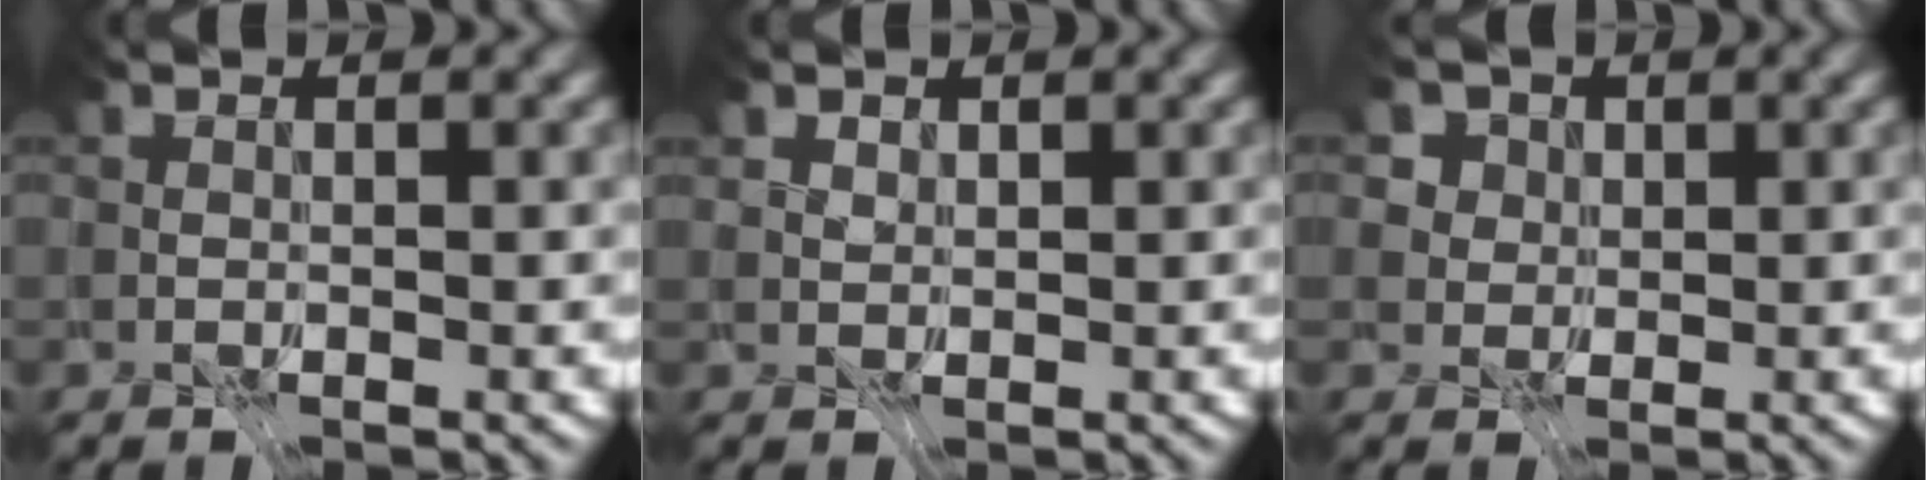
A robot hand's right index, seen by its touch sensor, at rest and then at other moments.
{"total": 3.0, "force": [2.0, 1.9, 1.3], "torque": [-0.040, 0.006, 0.035]}
{"total": 6.8, "force": [3.7, 4.9, 3.0], "torque": [-0.053, 0.008, 0.042]}